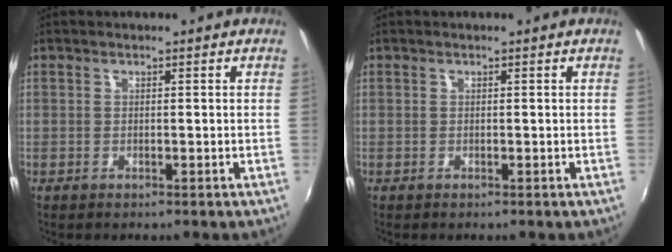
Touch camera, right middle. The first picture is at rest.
{"total": 0.0}